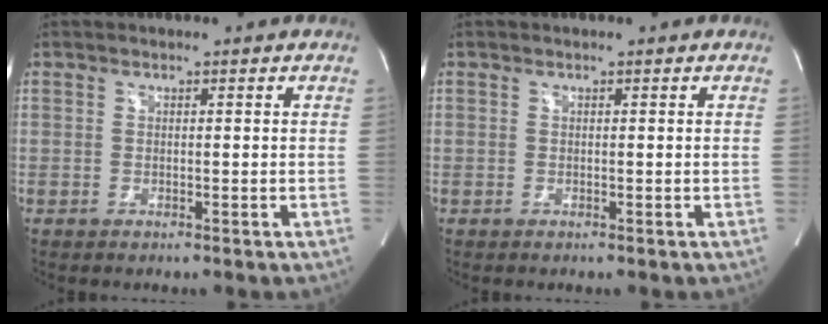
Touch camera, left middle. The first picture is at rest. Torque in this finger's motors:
{"motor_torque": [-0.03, -0.03, 0.02, 0.01]}